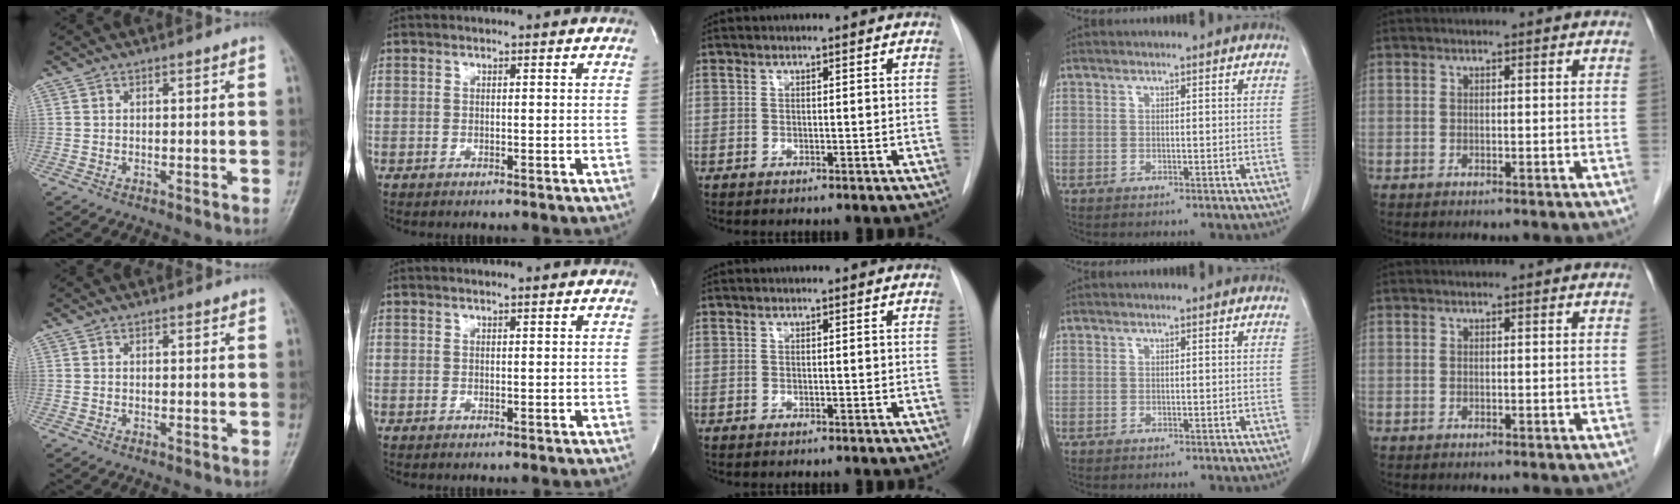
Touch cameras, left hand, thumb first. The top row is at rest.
{"thumb": {"total": 1.0, "force": [0.8, 0.4, 0.4], "torque": [-0.006, -0.005, 0.010]}, "index": {"total": 0.9, "force": [0.8, -0.1, 0.4], "torque": [-0.010, 0.005, 0.017]}}